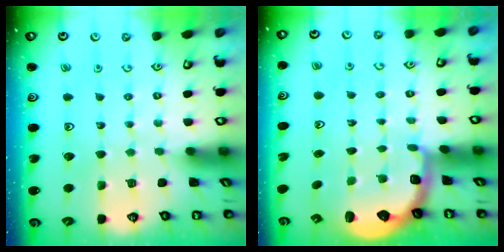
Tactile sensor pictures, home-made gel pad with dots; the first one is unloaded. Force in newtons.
{"total": 2.6, "press": 1.9, "slide": 1.7}